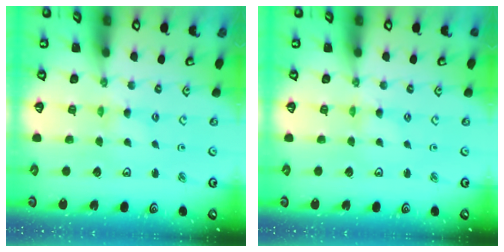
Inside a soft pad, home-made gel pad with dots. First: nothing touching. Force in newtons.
{"total": 0.0}